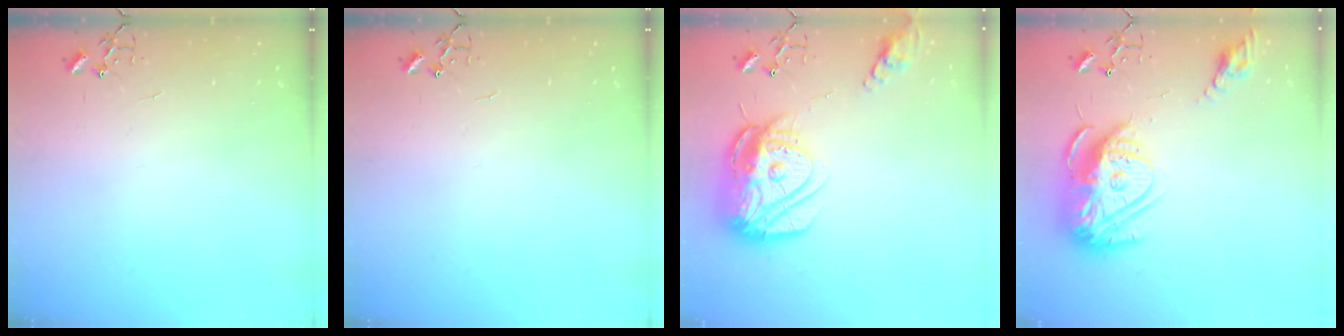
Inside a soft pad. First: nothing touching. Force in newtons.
{"total": 0.0}
{"total": 18.8, "press": 18.8, "slide": 1.8}
{"total": 17.6, "press": 17.5, "slide": 1.6}